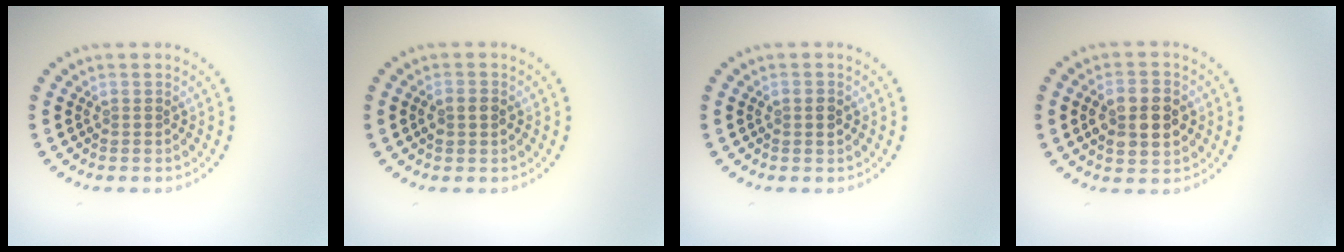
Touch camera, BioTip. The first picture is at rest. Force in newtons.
{"total": 1.3, "press": 1.3, "slide": 0.1}
{"total": 1.4, "press": 1.4, "slide": 0.2}
{"total": 4.8, "press": 4.8, "slide": 0.2}